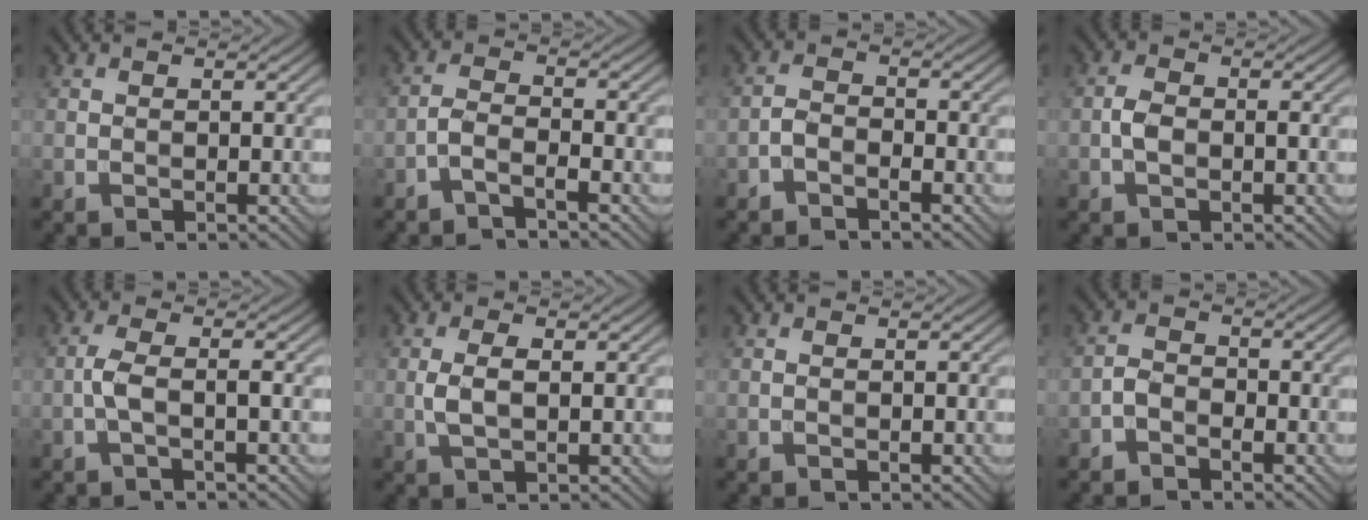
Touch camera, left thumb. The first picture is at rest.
{"total": 2.7, "force": [-2.1, 0.4, 1.6], "torque": [-0.033, 0.004, -0.051]}
{"total": 2.1, "force": [-1.6, 0.9, 1.0], "torque": [-0.019, 0.005, -0.039]}
{"total": 2.4, "force": [-0.5, 1.4, 1.9], "torque": [-0.039, 0.004, -0.013]}
{"total": 2.7, "force": [-0.8, 0.5, 2.6], "torque": [-0.056, 0.007, -0.024]}
{"total": 3.0, "force": [0.0, 1.2, 2.7], "torque": [-0.062, 0.001, 0.000]}
{"total": 0.0}
{"total": 2.2, "force": [-1.6, 1.2, 1.0], "torque": [-0.019, 0.005, -0.038]}